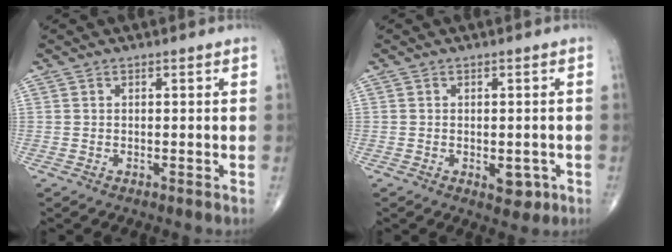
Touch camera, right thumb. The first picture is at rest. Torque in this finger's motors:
{"motor_torque": [2.66, 2.35, 0.77, -0.94, 0.29]}